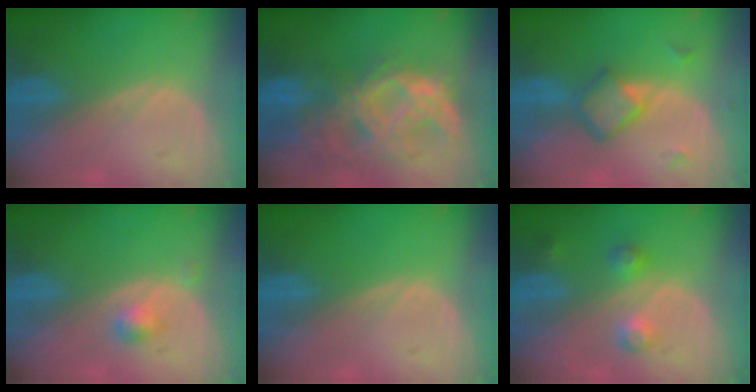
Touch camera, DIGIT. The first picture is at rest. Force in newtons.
{"total": 11.1, "press": 9.4, "slide": 6.0}
{"total": 5.9, "press": 5.2, "slide": 2.8}
{"total": 2.2, "press": 2.0, "slide": 1.0}
{"total": 0.0}
{"total": 3.7, "press": 3.7, "slide": 0.4}